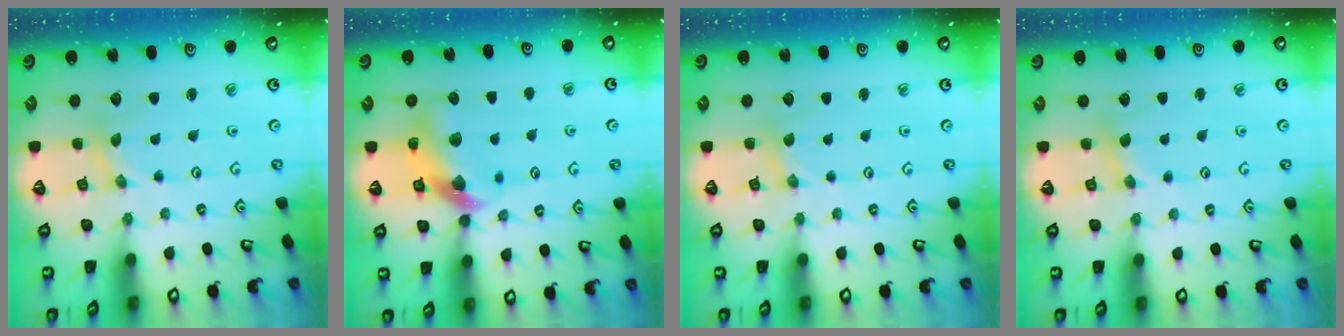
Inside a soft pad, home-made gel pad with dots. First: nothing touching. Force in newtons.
{"total": 11.7, "press": 11.6, "slide": 1.8}
{"total": 1.4, "press": 1.4, "slide": 0.2}
{"total": 2.8, "press": 2.8, "slide": 0.5}